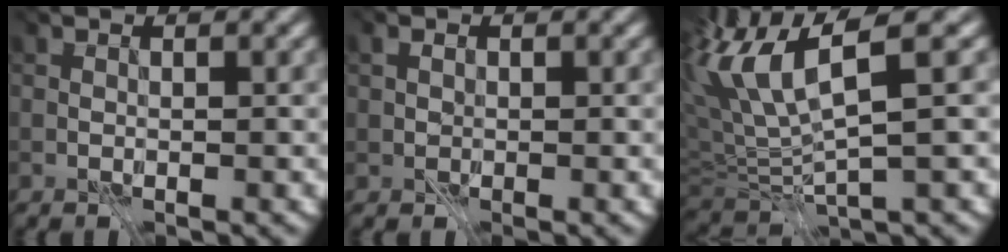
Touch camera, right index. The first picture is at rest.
{"total": 0.8, "force": [-0.8, 0.1, -0.3], "torque": [-0.008, -0.008, 0.001]}
{"total": 6.4, "force": [0.7, 0.6, 6.3], "torque": [-0.145, -0.003, 0.035]}